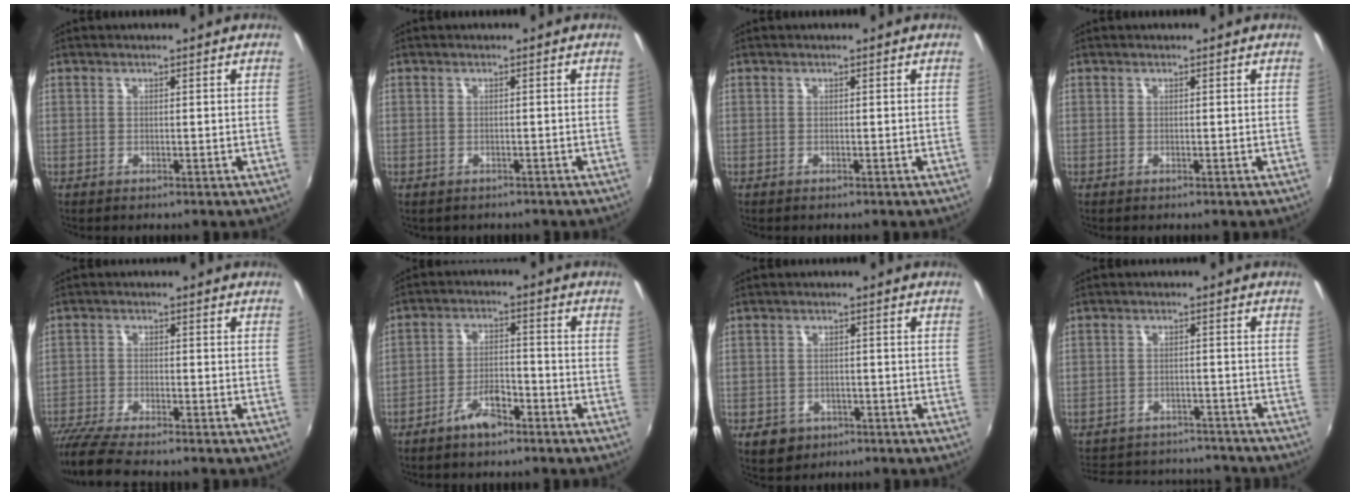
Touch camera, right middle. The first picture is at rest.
{"total": 1.2, "force": [-0.8, 0.9, 0.3], "torque": [-0.010, -0.003, -0.009]}
{"total": 0.0}
{"total": 0.0}
{"total": 8.6, "force": [-7.7, 0.6, 3.7], "torque": [-0.096, -0.033, -0.141]}
{"total": 5.9, "force": [-4.3, 2.1, 3.4], "torque": [-0.076, 0.006, -0.074]}
{"total": 5.2, "force": [-2.6, 4.1, 1.8], "torque": [-0.045, -0.005, -0.035]}
{"total": 16.1, "force": [-13.8, 6.7, 4.9], "torque": [-0.120, 0.034, -0.178]}